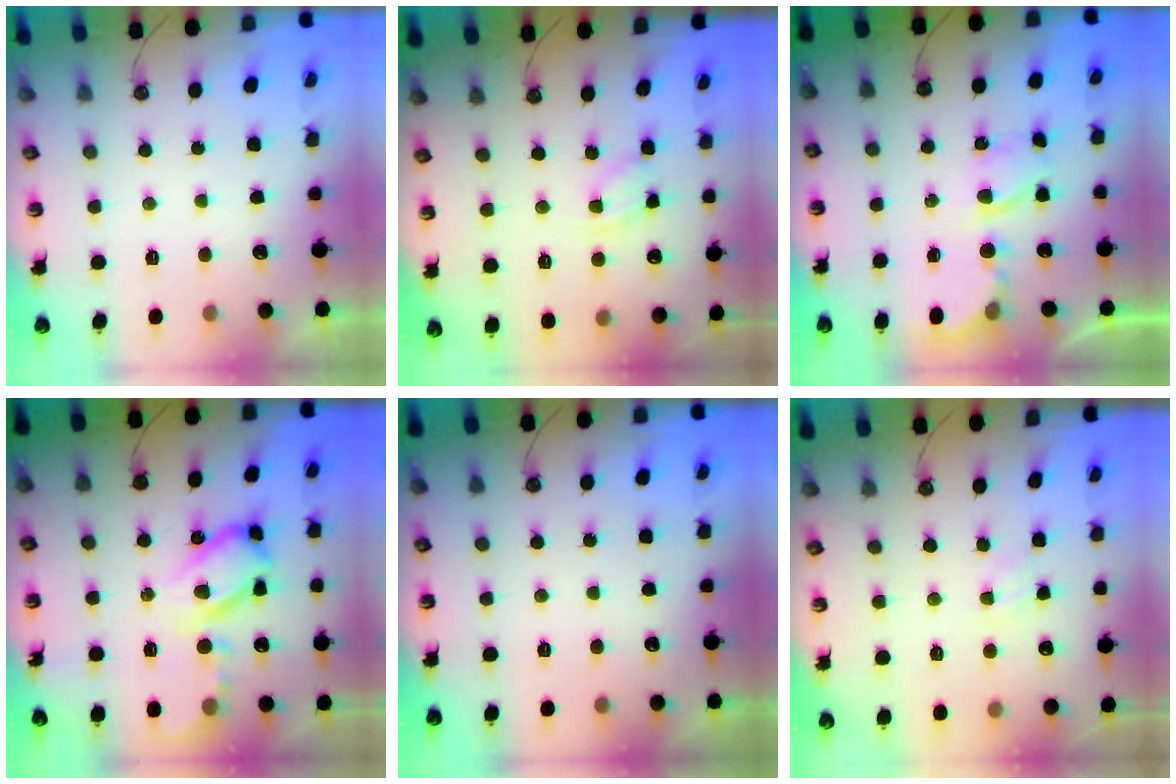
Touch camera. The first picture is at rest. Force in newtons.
{"total": 4.5, "press": 4.5, "slide": 0.3}
{"total": 6.0, "press": 6.0, "slide": 0.2}
{"total": 14.9, "press": 14.8, "slide": 1.4}
{"total": 0.0}
{"total": 0.9, "press": 0.9, "slide": 0.2}